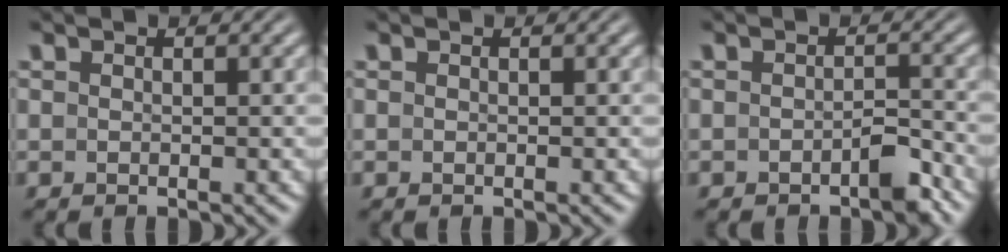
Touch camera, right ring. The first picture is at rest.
{"total": 0.0}
{"total": 2.0, "force": [-1.5, 0.4, 1.2], "torque": [-0.012, -0.001, -0.027]}